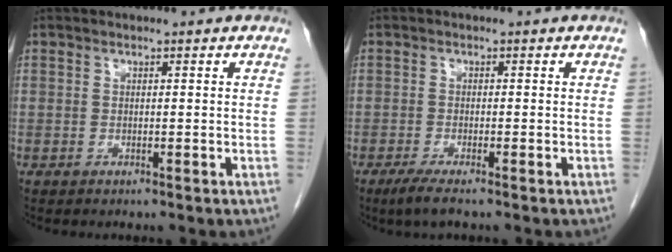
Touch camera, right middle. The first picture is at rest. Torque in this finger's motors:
{"motor_torque": [0.40, -0.29, 0.03, 0.03]}